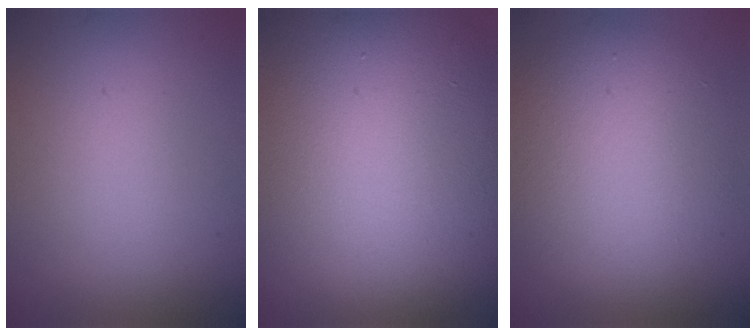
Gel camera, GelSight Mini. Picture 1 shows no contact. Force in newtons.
{"total": 19.6, "press": 19.6, "slide": 0.8}
{"total": 7.3, "press": 7.3, "slide": 0.6}